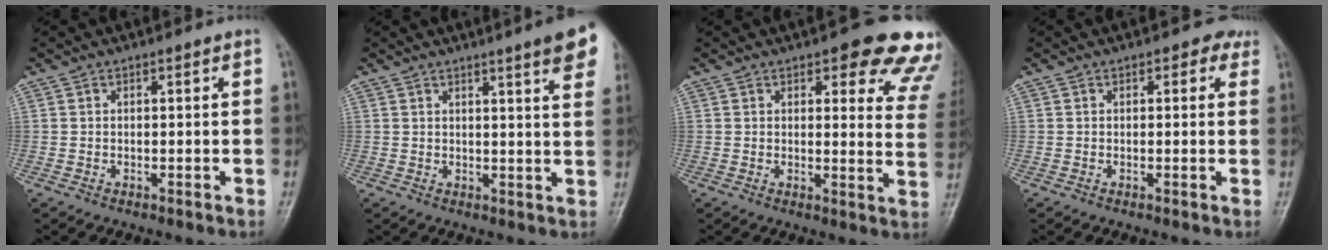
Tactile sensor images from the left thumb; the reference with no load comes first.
{"total": 8.7, "force": [5.4, 0.8, 6.8], "torque": [-0.072, -0.018, 0.057]}
{"total": 15.2, "force": [10.1, 5.1, 10.2], "torque": [-0.069, -0.040, 0.096]}
{"total": 2.3, "force": [1.1, 1.5, 1.3], "torque": [0.007, 0.002, 0.006]}